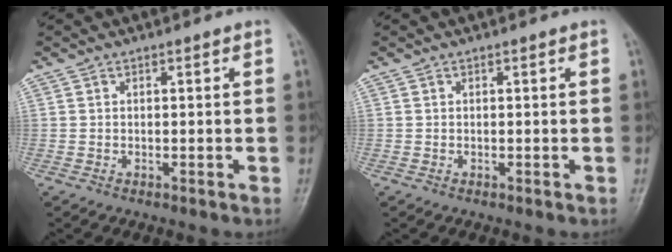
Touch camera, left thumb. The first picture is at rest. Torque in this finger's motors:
{"motor_torque": [0.01, 0.00, 0.02, -0.03, 0.00]}